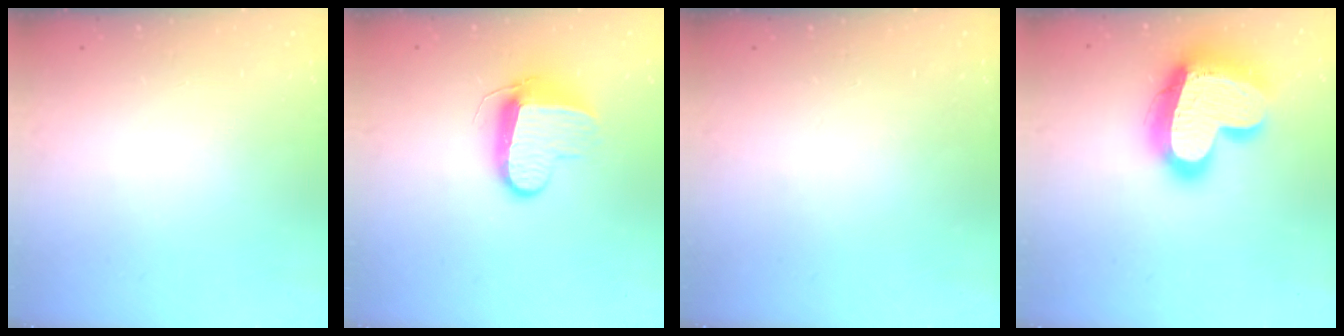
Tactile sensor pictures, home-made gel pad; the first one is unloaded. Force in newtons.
{"total": 9.7, "press": 9.7, "slide": 0.4}
{"total": 0.0}
{"total": 22.7, "press": 22.6, "slide": 1.9}